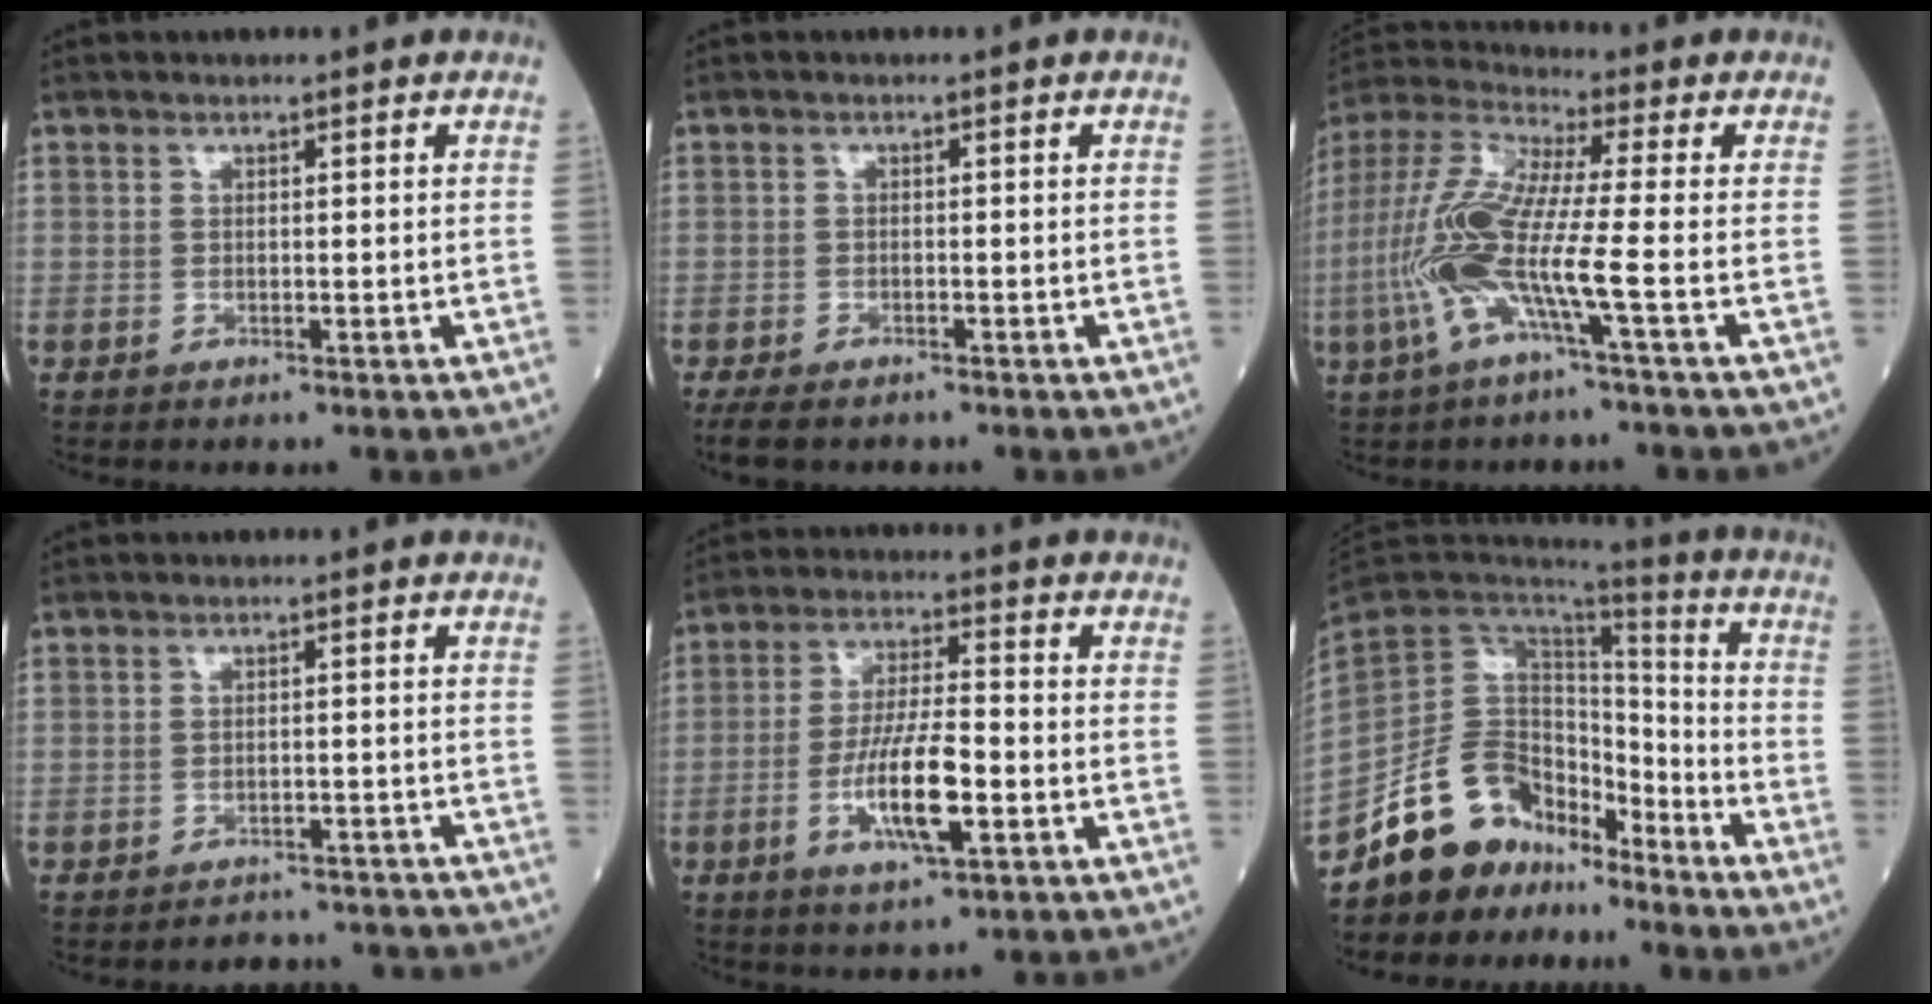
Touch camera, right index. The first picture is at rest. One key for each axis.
{"total": 4.3, "fx": -3.4, "fy": 1.6, "fz": 2.1, "tx": -0.039, "ty": -0.010, "tz": -0.054}
{"total": 13.0, "fx": -3.6, "fy": 0.3, "fz": 12.5, "tx": -0.281, "ty": 0.001, "tz": -0.083}
{"total": 6.0, "fx": -5.8, "fy": 1.4, "fz": -0.6, "tx": 0.015, "ty": 0.018, "tz": -0.064}
{"total": 10.0, "fx": -3.1, "fy": 1.8, "fz": 9.3, "tx": -0.175, "ty": -0.003, "tz": -0.056}
{"total": 13.0, "fx": -10.1, "fy": 7.4, "fz": 3.4, "tx": -0.067, "ty": 0.070, "tz": -0.180}